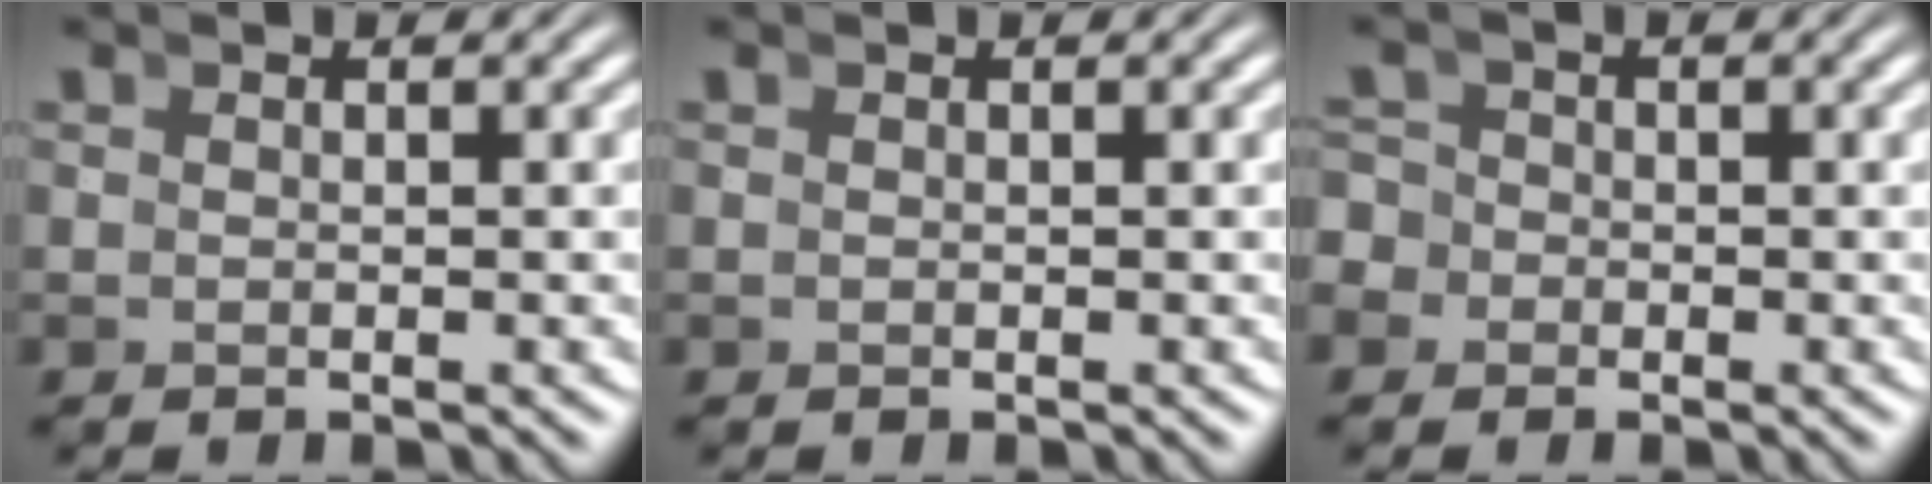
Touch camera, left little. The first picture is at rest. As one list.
[{"total": 0.0}, {"total": 3.3, "force": [-1.1, 3.0, 0.7], "torque": [-0.015, -0.008, -0.026]}]